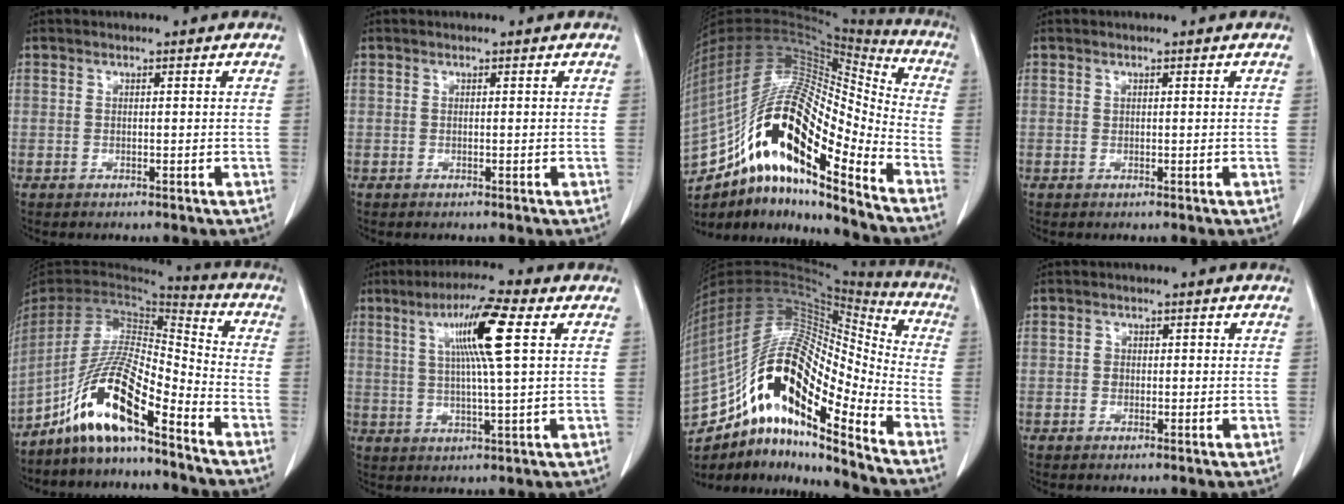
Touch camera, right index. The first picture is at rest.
{"total": 0.0}
{"total": 26.1, "force": [-14.8, 6.2, 20.6], "torque": [-0.400, 0.007, -0.260]}
{"total": 0.0}
{"total": 13.3, "force": [-9.0, 1.7, 9.7], "torque": [-0.190, 0.004, -0.167]}
{"total": 10.2, "force": [3.2, -0.3, 9.7], "torque": [-0.175, 0.011, 0.056]}
{"total": 24.4, "force": [-14.4, 6.1, 18.8], "torque": [-0.374, 0.023, -0.252]}
{"total": 1.5, "force": [0.1, 1.4, 0.5], "torque": [-0.006, 0.005, 0.004]}